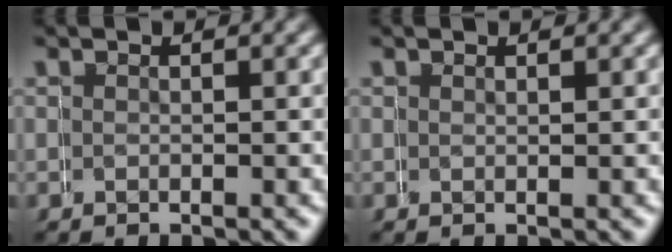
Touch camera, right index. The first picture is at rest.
{"total": 0.5, "force": [0.4, -0.2, 0.3], "torque": [-0.006, 0.000, 0.008]}